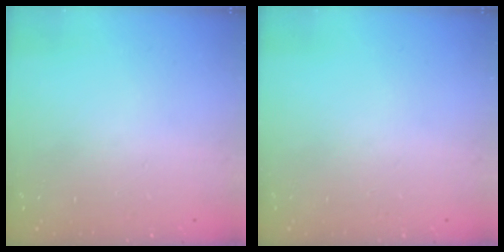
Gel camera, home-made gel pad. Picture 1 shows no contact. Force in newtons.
{"total": 0.0}